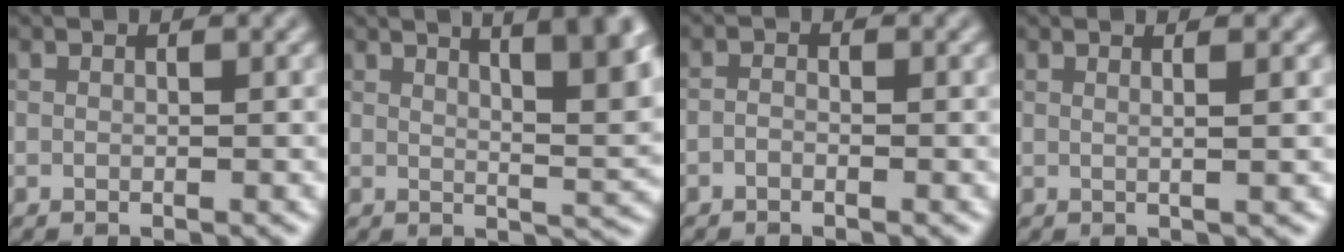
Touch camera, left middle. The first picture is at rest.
{"total": 8.9, "force": [4.6, 2.7, 7.1], "torque": [-0.055, 0.033, 0.054]}
{"total": 1.0, "force": [-1.0, 0.0, 0.1], "torque": [-0.005, 0.001, -0.013]}
{"total": 2.3, "force": [0.6, 1.0, 2.0], "torque": [-0.018, 0.011, -0.016]}